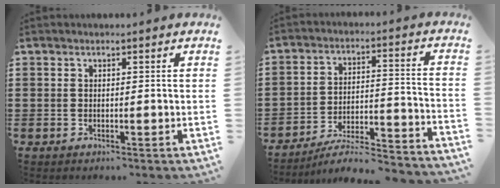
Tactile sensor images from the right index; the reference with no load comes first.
{"total": 5.8, "force": [-5.2, 0.6, 2.6], "torque": [-0.042, -0.010, -0.102]}